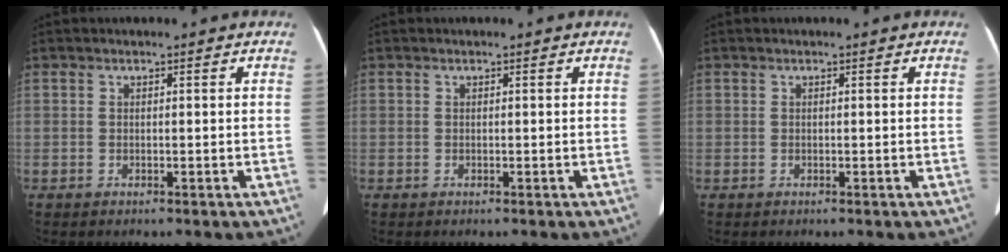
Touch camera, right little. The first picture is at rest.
{"total": 0.0}
{"total": 0.0}